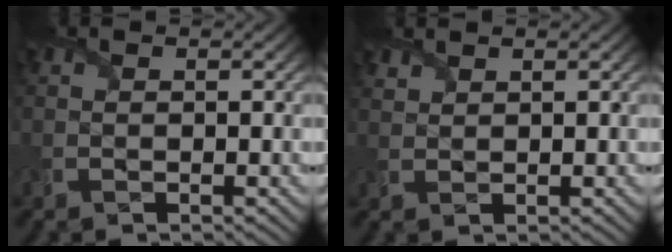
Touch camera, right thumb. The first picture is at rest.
{"total": 1.7, "force": [1.5, 0.6, 0.4], "torque": [-0.013, 0.003, 0.037]}